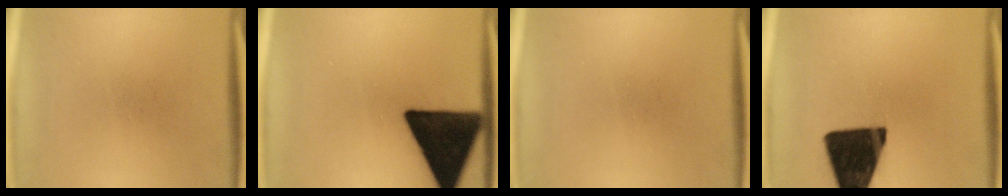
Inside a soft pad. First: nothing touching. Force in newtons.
{"total": 19.5}
{"total": 0.0}
{"total": 18.3}